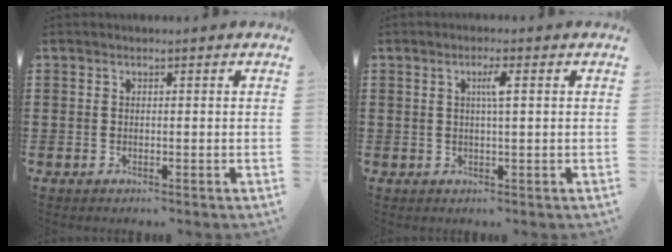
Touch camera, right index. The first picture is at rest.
{"total": 2.4, "force": [0.6, 0.0, 2.4], "torque": [-0.048, 0.000, 0.007]}